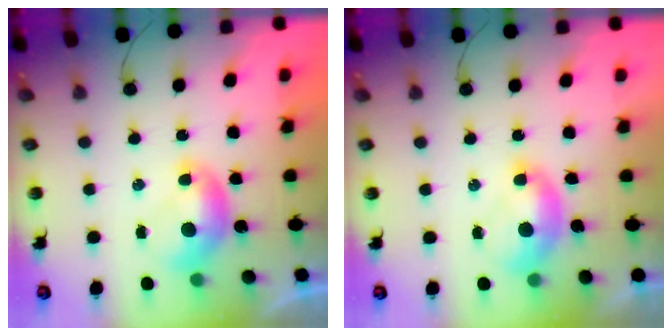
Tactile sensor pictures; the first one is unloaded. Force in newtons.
{"total": 1.7, "press": 1.5, "slide": 0.6}